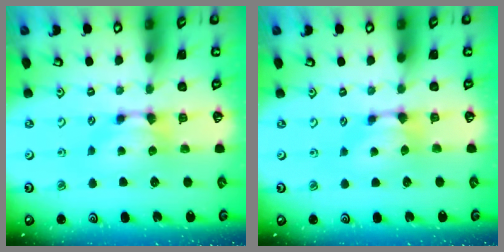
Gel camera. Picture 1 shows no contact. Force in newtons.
{"total": 0.8, "press": 0.5, "slide": 0.6}